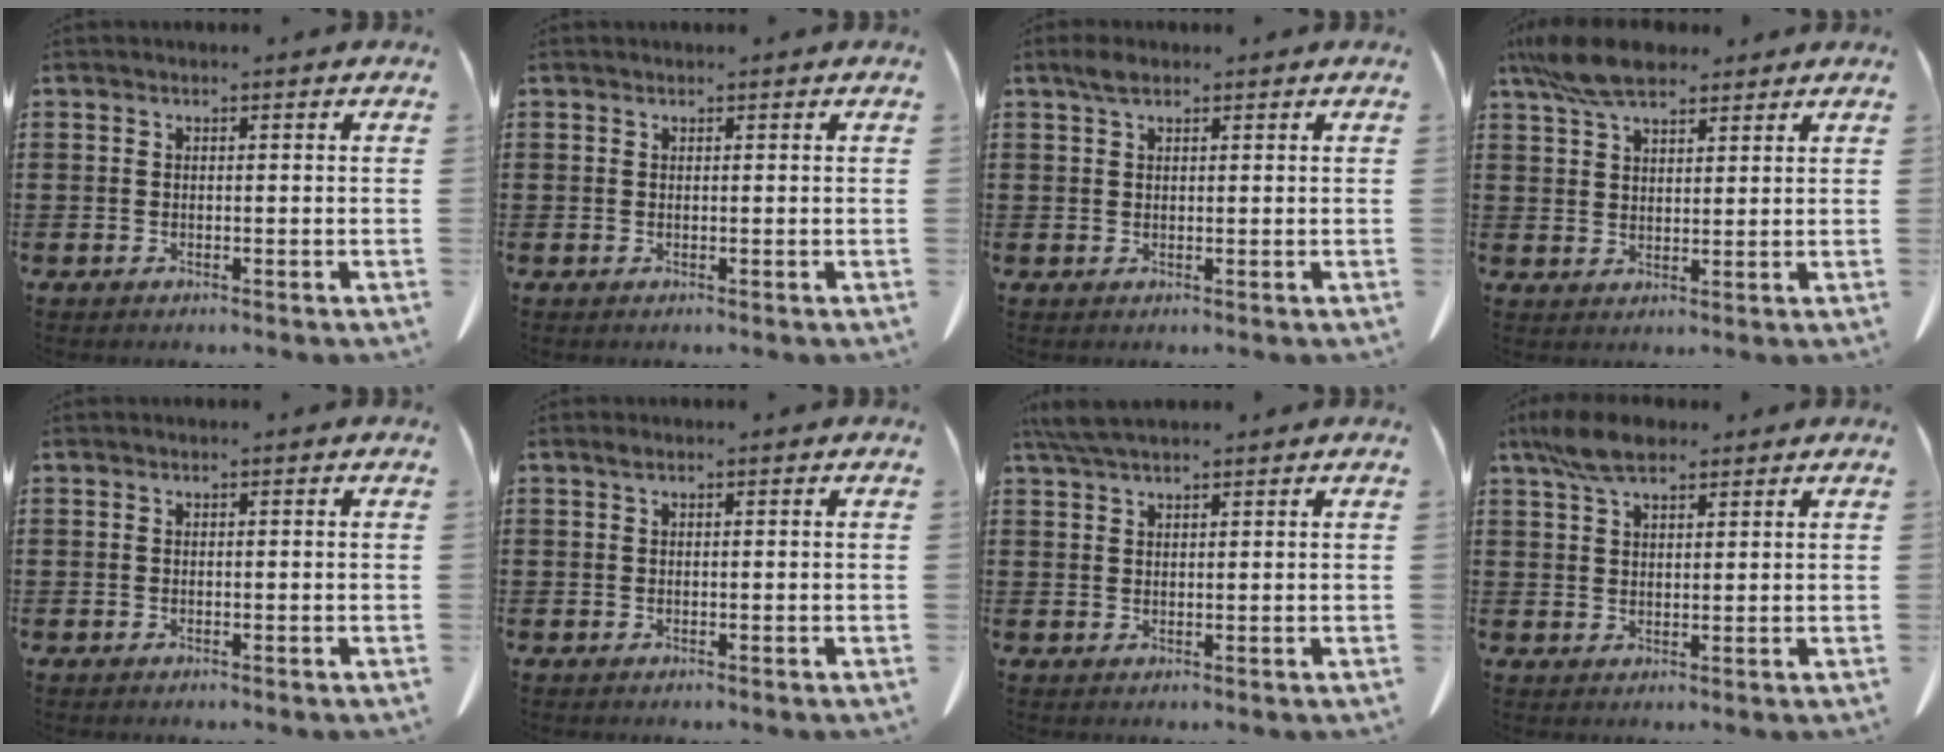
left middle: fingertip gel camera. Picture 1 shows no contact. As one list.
[{"total": 0.0}, {"total": 2.1, "force": [1.3, 0.9, 1.3], "torque": [-0.031, 0.004, 0.025]}, {"total": 8.0, "force": [6.2, 2.9, 4.1], "torque": [-0.101, -0.005, 0.118]}, {"total": 0.0}, {"total": 0.6, "force": [0.3, 0.2, 0.5], "torque": [-0.012, 0.001, 0.007]}, {"total": 3.9, "force": [3.1, 0.7, 2.2], "torque": [-0.052, 0.000, 0.059]}, {"total": 6.4, "force": [4.6, 2.4, 3.8], "torque": [-0.087, 0.000, 0.087]}]